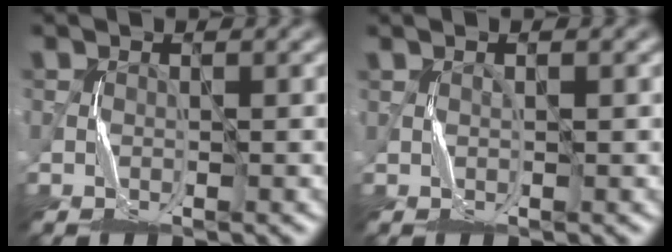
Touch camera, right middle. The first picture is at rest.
{"total": 0.5, "force": [0.4, -0.4, 0.1], "torque": [-0.001, 0.001, 0.008]}